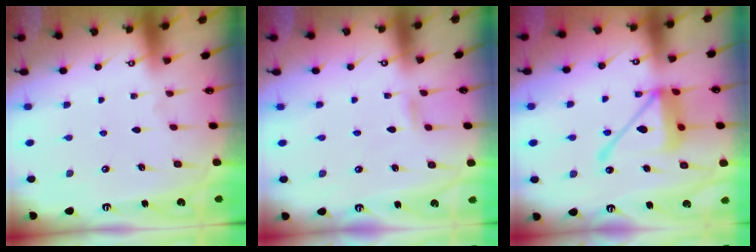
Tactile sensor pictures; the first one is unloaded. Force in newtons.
{"total": 4.6, "press": 4.6, "slide": 0.5}
{"total": 15.7, "press": 15.6, "slide": 2.0}